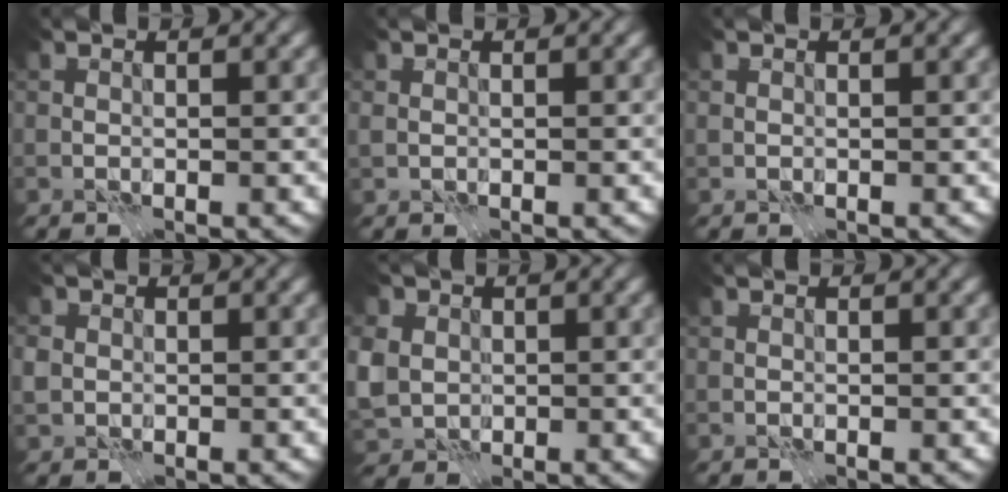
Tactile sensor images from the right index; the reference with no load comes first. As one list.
[{"total": 0.6, "force": [0.1, 0.5, 0.3], "torque": [-0.009, 0.001, 0.003]}, {"total": 0.0}, {"total": 1.5, "force": [0.1, 1.4, 0.5], "torque": [-0.014, 0.002, -0.001]}, {"total": 5.2, "force": [0.7, 4.5, 2.6], "torque": [-0.085, 0.010, 0.008]}, {"total": 0.0}]